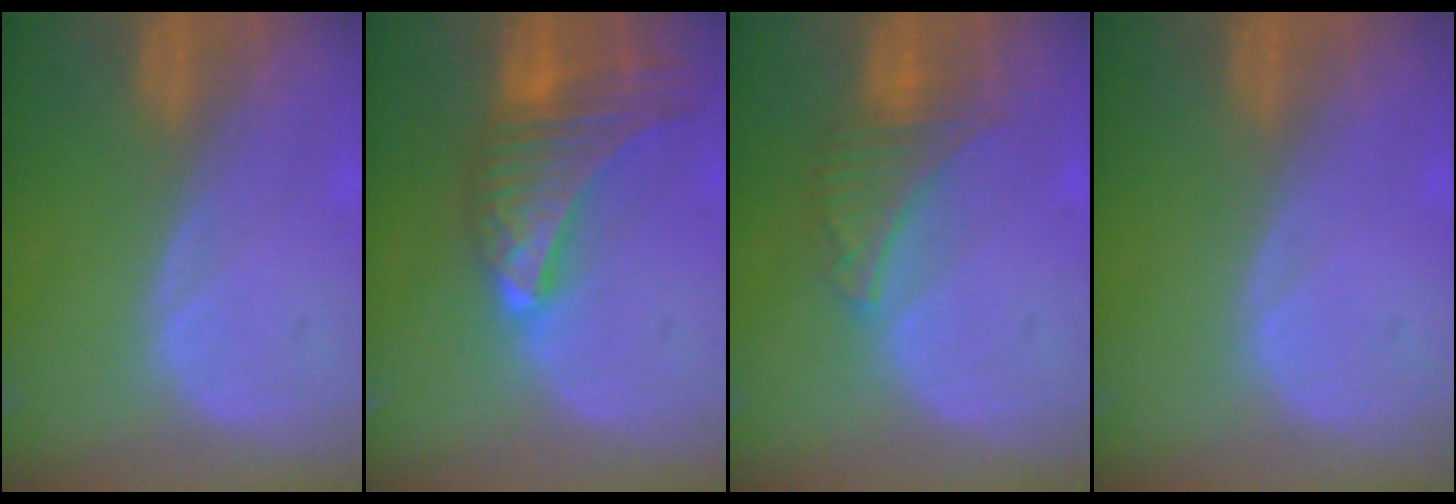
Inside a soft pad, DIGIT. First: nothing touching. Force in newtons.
{"total": 9.8, "press": 8.7, "slide": 4.5}
{"total": 5.0, "press": 5.0, "slide": 0.4}
{"total": 0.0}